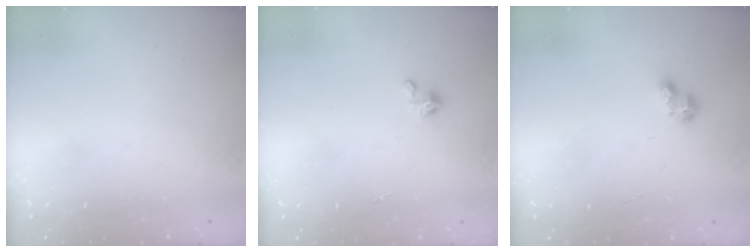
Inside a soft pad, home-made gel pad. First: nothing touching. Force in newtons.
{"total": 1.4, "press": 1.4, "slide": 0.3}
{"total": 3.6, "press": 3.6, "slide": 0.5}